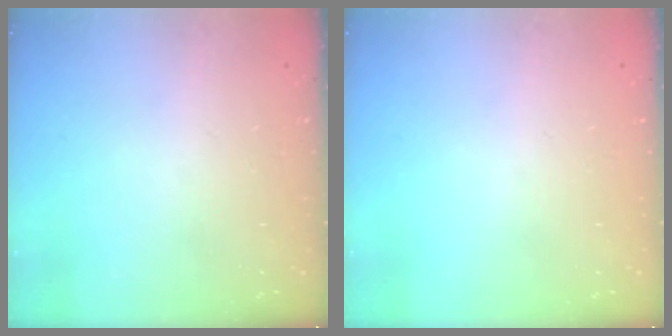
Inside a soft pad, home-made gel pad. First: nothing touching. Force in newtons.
{"total": 0.0}